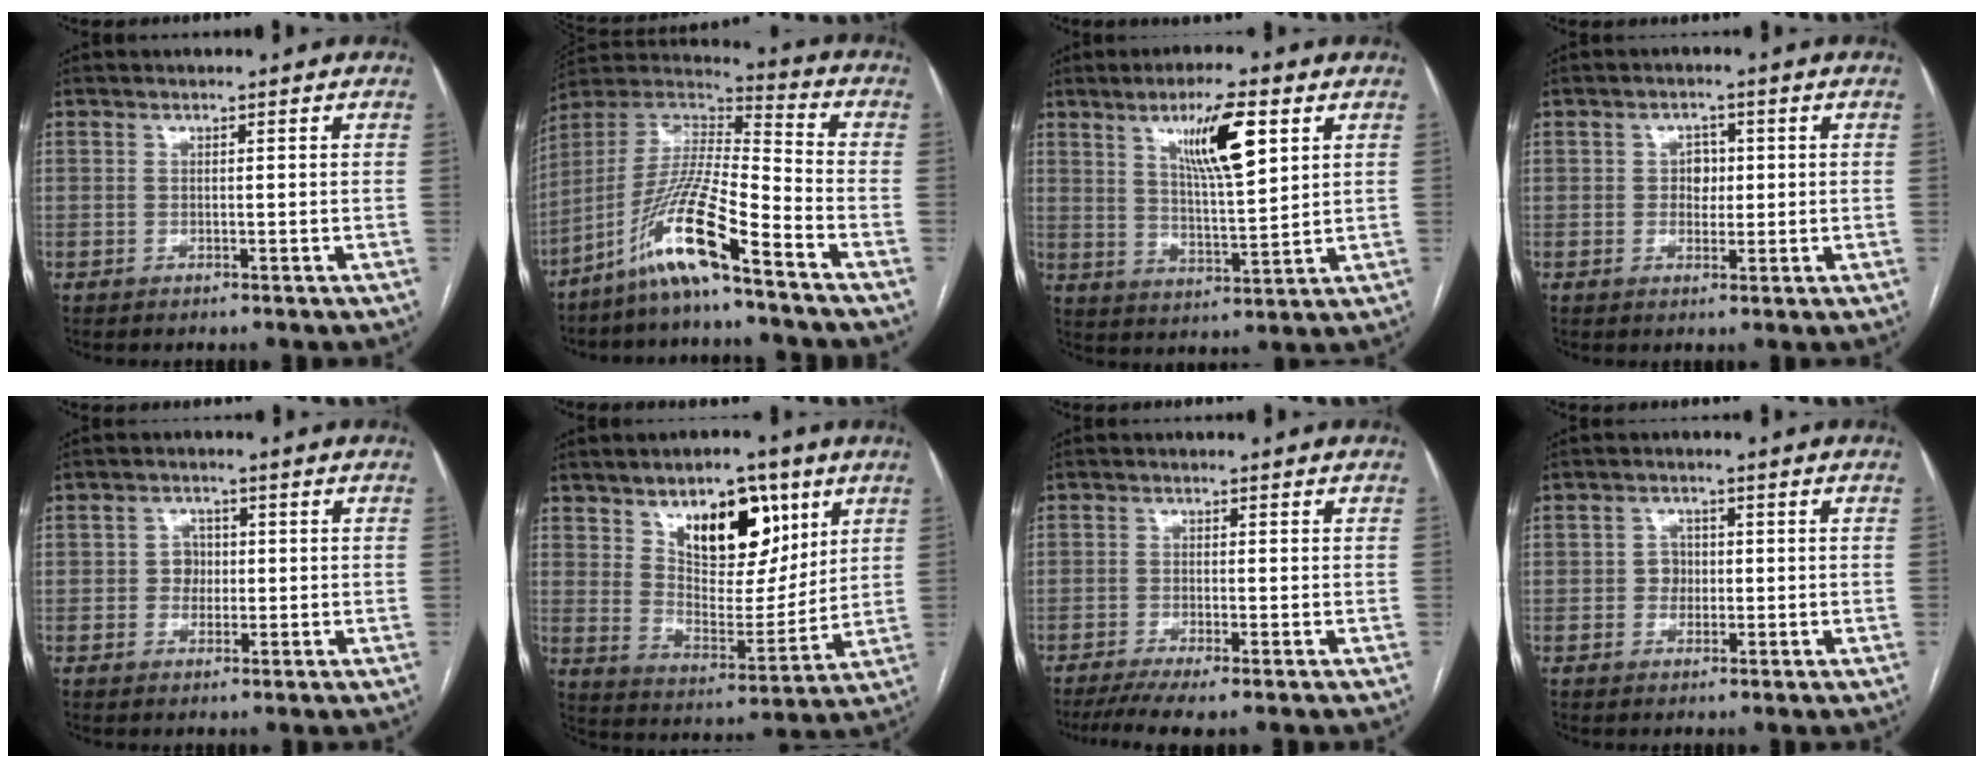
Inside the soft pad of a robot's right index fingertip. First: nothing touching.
{"total": 13.8, "force": [-8.9, 0.0, 10.5], "torque": [-0.218, -0.005, -0.173]}
{"total": 10.5, "force": [4.8, 1.6, 9.1], "torque": [-0.159, 0.001, 0.085]}
{"total": 2.8, "force": [0.3, 2.1, 1.8], "torque": [-0.021, 0.006, 0.004]}
{"total": 2.6, "force": [-0.1, 2.3, 1.1], "torque": [-0.011, 0.006, -0.002]}
{"total": 14.1, "force": [7.4, 6.6, 10.1], "torque": [-0.149, 0.005, 0.130]}
{"total": 5.1, "force": [-3.5, 0.3, 3.6], "torque": [-0.061, -0.010, -0.062]}
{"total": 2.3, "force": [-0.2, 2.1, 0.9], "torque": [-0.008, 0.007, -0.004]}